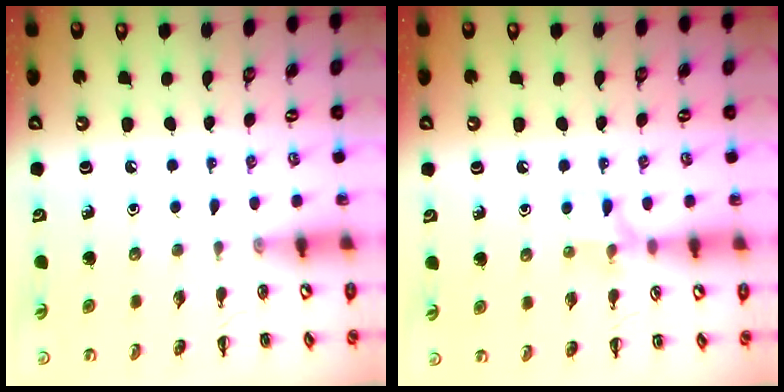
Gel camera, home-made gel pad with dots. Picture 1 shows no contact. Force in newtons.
{"total": 6.6, "press": 6.5, "slide": 1.1}